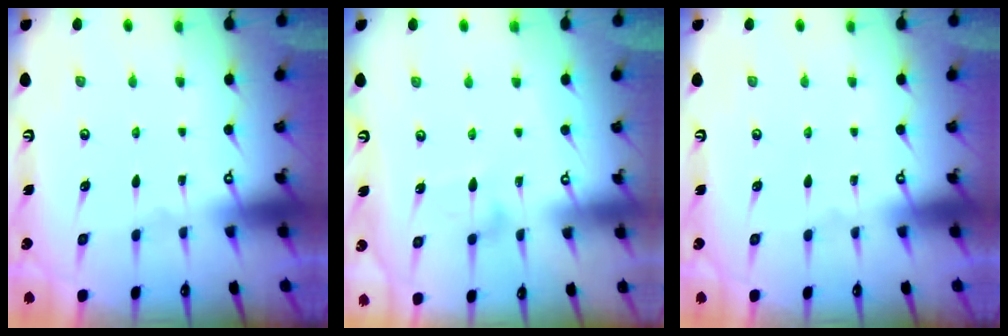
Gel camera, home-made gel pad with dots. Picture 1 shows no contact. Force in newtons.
{"total": 7.6, "press": 7.5, "slide": 0.5}
{"total": 0.0}